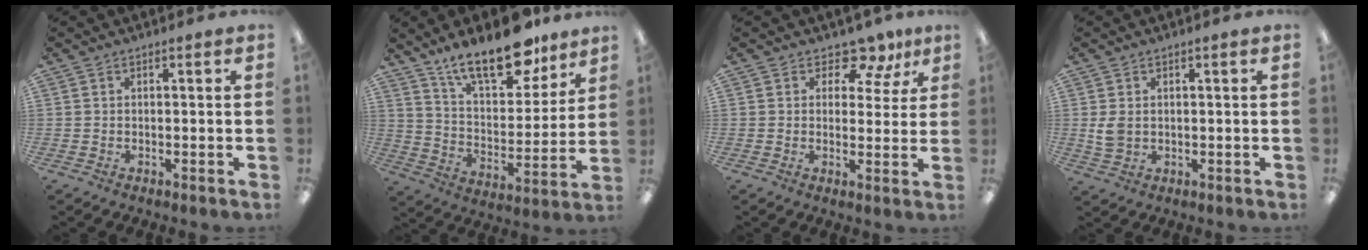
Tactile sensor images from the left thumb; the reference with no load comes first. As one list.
[{"total": 19.1, "force": [14.2, 7.7, 10.2], "torque": [-0.163, -0.084, 0.244]}, {"total": 7.6, "force": [5.3, 4.4, 3.3], "torque": [-0.040, -0.035, 0.093]}, {"total": 3.6, "force": [0.5, 2.5, 2.5], "torque": [-0.047, 0.000, 0.006]}]